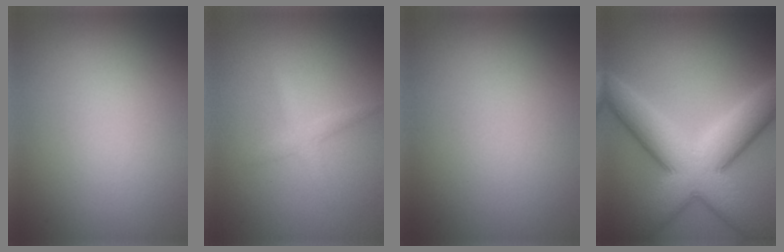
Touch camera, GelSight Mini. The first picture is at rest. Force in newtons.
{"total": 1.4, "press": 1.4, "slide": 0.1}
{"total": 0.0}
{"total": 10.2, "press": 10.2, "slide": 0.2}